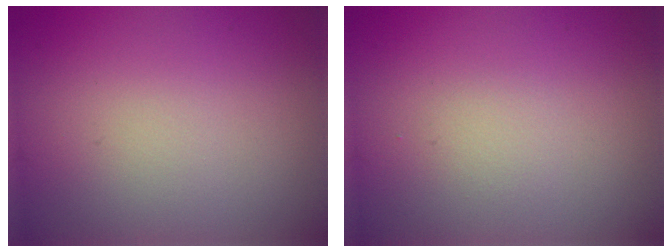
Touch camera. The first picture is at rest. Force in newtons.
{"total": 0.7, "press": 0.7, "slide": 0.0}